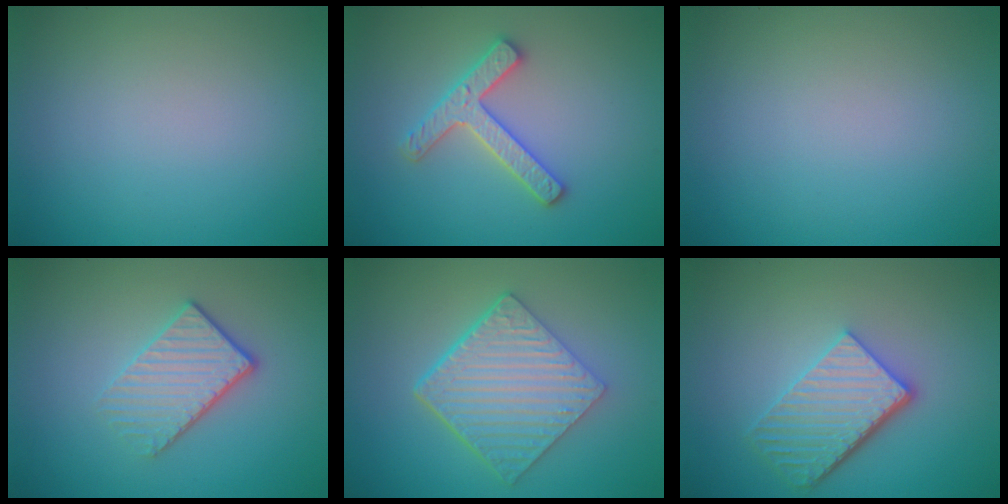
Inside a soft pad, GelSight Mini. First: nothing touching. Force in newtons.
{"total": 2.8, "press": 2.8, "slide": 0.6}
{"total": 0.0}
{"total": 3.8, "press": 3.1, "slide": 2.1}
{"total": 6.6, "press": 4.7, "slide": 4.6}
{"total": 5.2, "press": 3.9, "slide": 3.5}